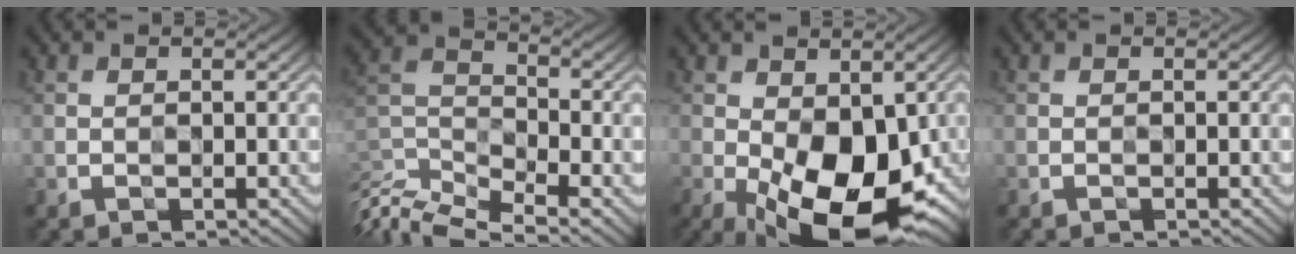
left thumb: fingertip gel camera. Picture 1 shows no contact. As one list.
[{"total": 9.5, "force": [-7.9, 2.4, 4.7], "torque": [-0.109, -0.008, -0.154]}, {"total": 14.2, "force": [-3.7, 7.0, 11.8], "torque": [-0.201, -0.019, -0.052]}, {"total": 0.5, "force": [-0.2, -0.4, -0.3], "torque": [0.004, 0.003, -0.004]}]